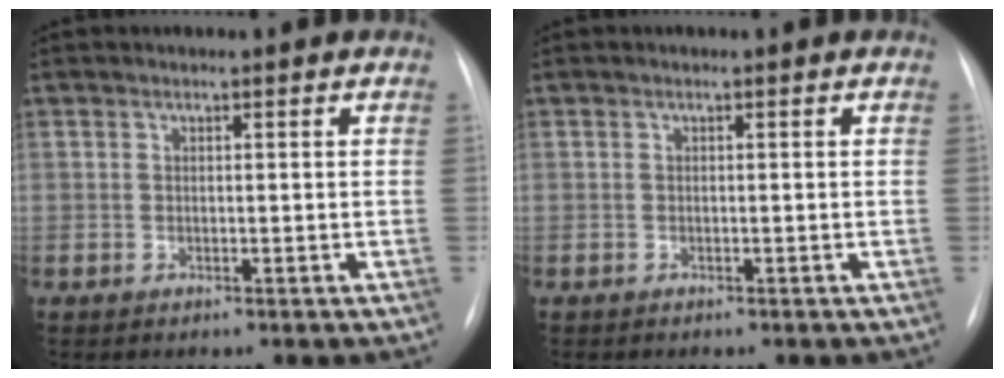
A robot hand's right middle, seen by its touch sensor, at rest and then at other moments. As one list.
[{"total": 0.0}]